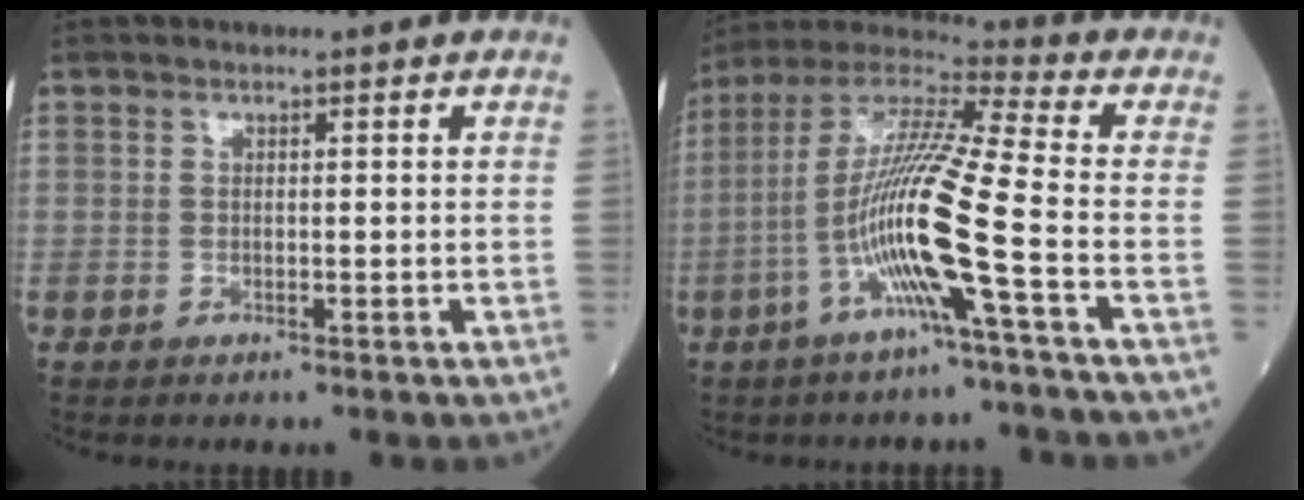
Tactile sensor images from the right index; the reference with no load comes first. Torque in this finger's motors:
{"motor_torque": [1.21, -0.93, 1.06, 0.21]}